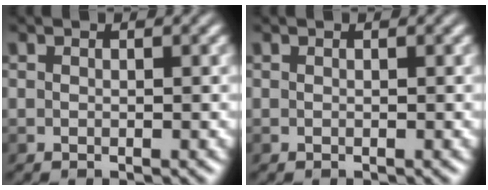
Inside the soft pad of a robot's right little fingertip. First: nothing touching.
{"total": 0.0}